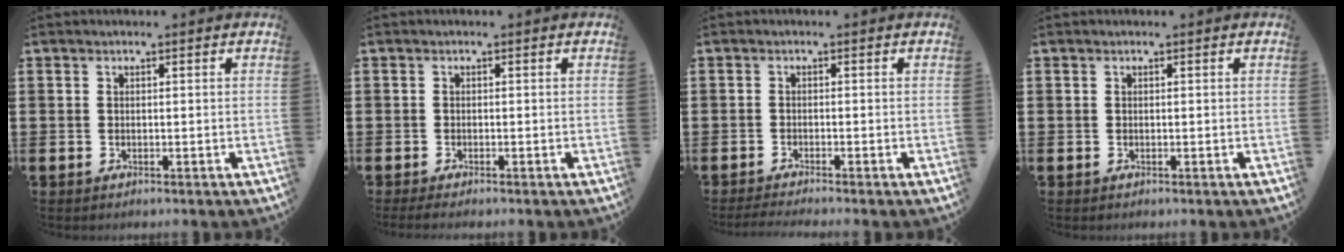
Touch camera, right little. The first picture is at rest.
{"total": 0.7, "force": [-0.4, 0.1, 0.6], "torque": [-0.008, -0.002, -0.009]}
{"total": 1.1, "force": [-0.9, -0.1, 0.6], "torque": [-0.009, -0.001, -0.018]}
{"total": 0.0}